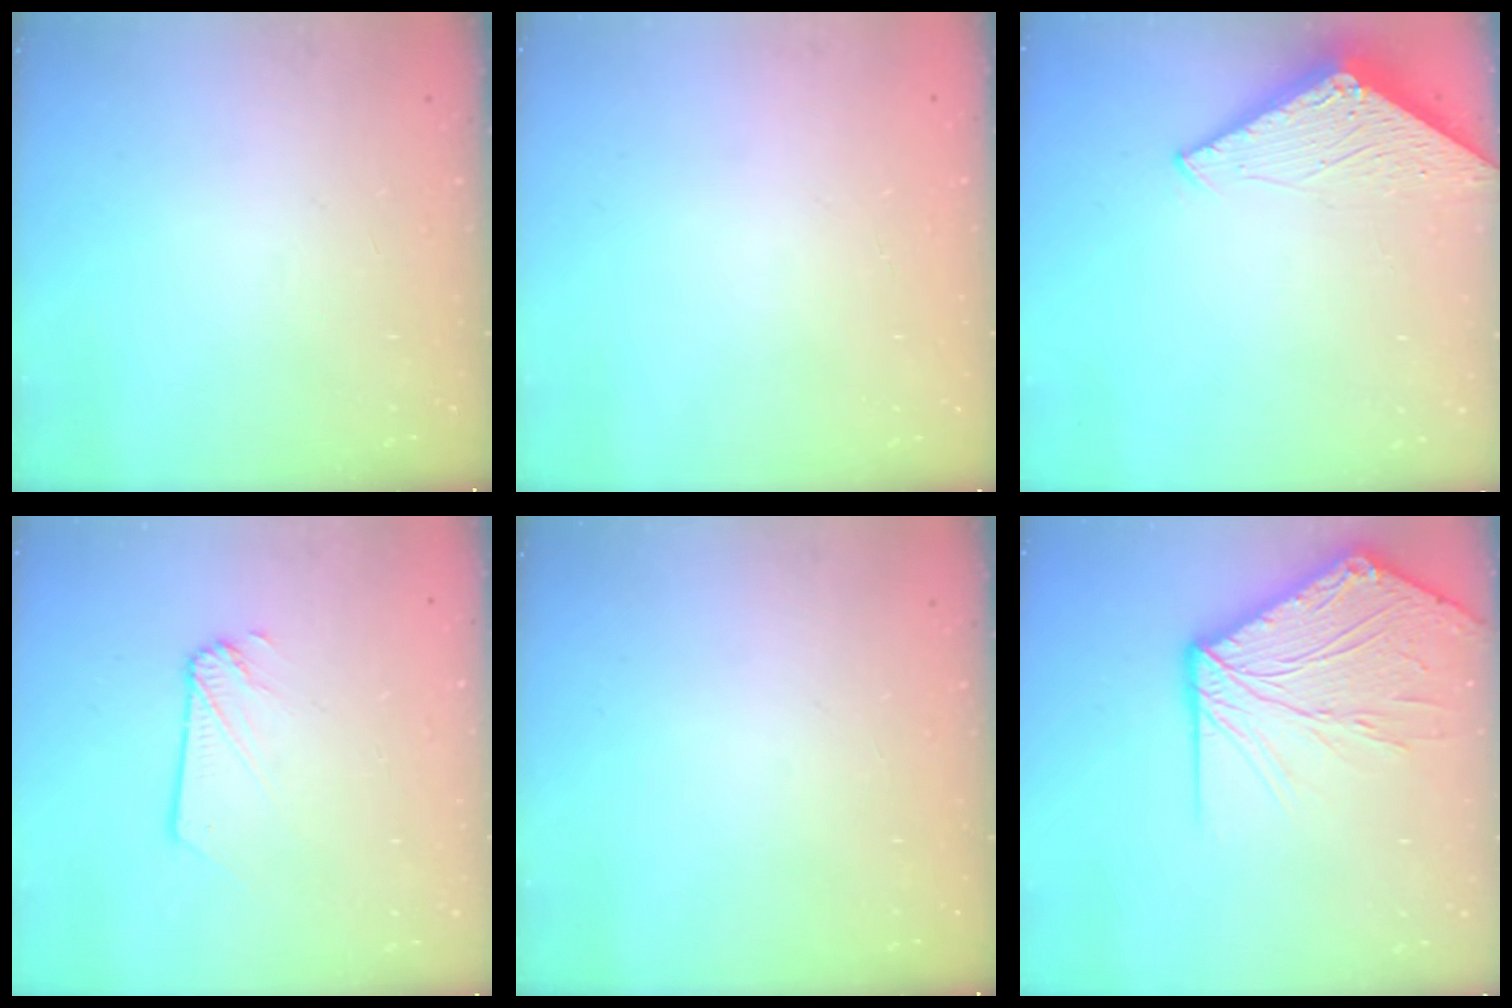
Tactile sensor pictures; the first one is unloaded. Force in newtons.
{"total": 0.0}
{"total": 2.9, "press": 2.9, "slide": 0.2}
{"total": 2.1, "press": 2.1, "slide": 0.2}
{"total": 0.0}
{"total": 17.4, "press": 17.3, "slide": 2.2}